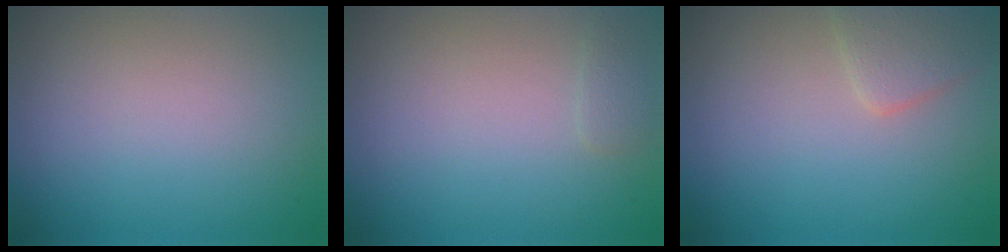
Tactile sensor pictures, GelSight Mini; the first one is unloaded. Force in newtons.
{"total": 0.8, "press": 0.8, "slide": 0.1}
{"total": 2.1, "press": 2.1, "slide": 0.1}